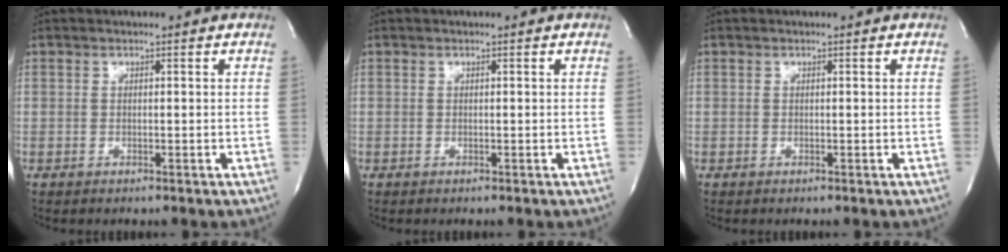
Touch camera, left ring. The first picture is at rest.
{"total": 0.0}
{"total": 0.0}